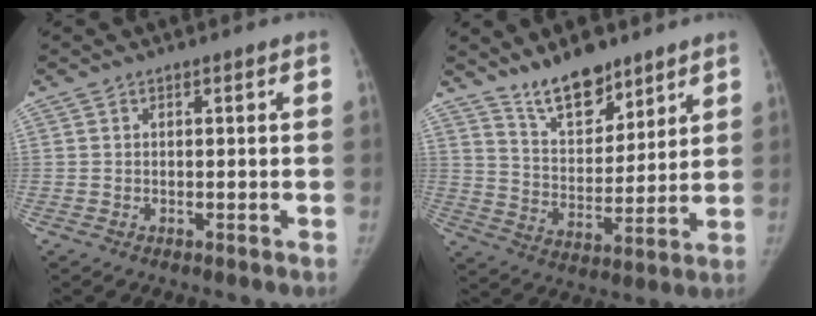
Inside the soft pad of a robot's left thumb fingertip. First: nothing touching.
{"total": 11.7, "force": [9.2, 4.9, 5.4], "torque": [-0.060, -0.070, 0.170]}